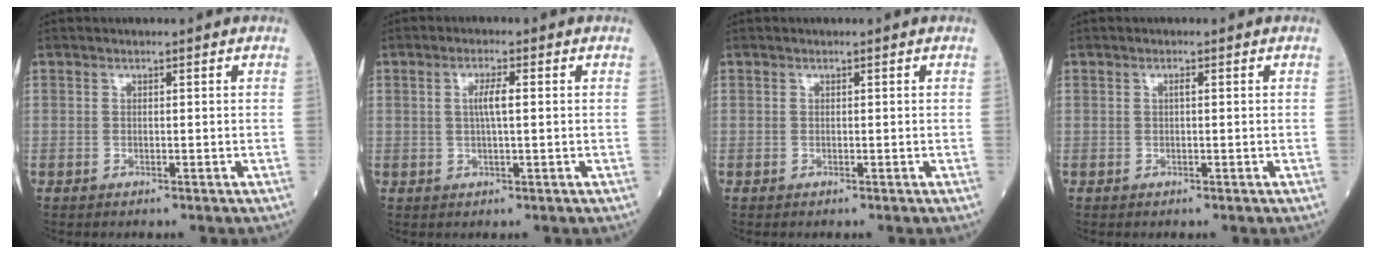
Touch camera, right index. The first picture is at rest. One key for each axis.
{"total": 3.0, "fx": 0.4, "fy": 0.2, "fz": 2.9, "tx": -0.057, "ty": 0.001, "tz": 0.007}
{"total": 0.0}
{"total": 0.6, "fx": 0.1, "fy": 0.1, "fz": 0.6, "tx": -0.013, "ty": 0.001, "tz": 0.002}